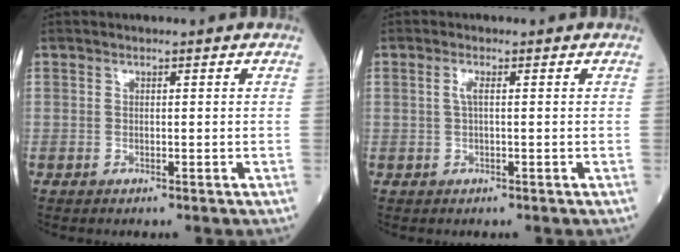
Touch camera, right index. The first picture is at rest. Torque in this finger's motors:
{"motor_torque": [0.41, 0.07, 0.13, 0.04]}